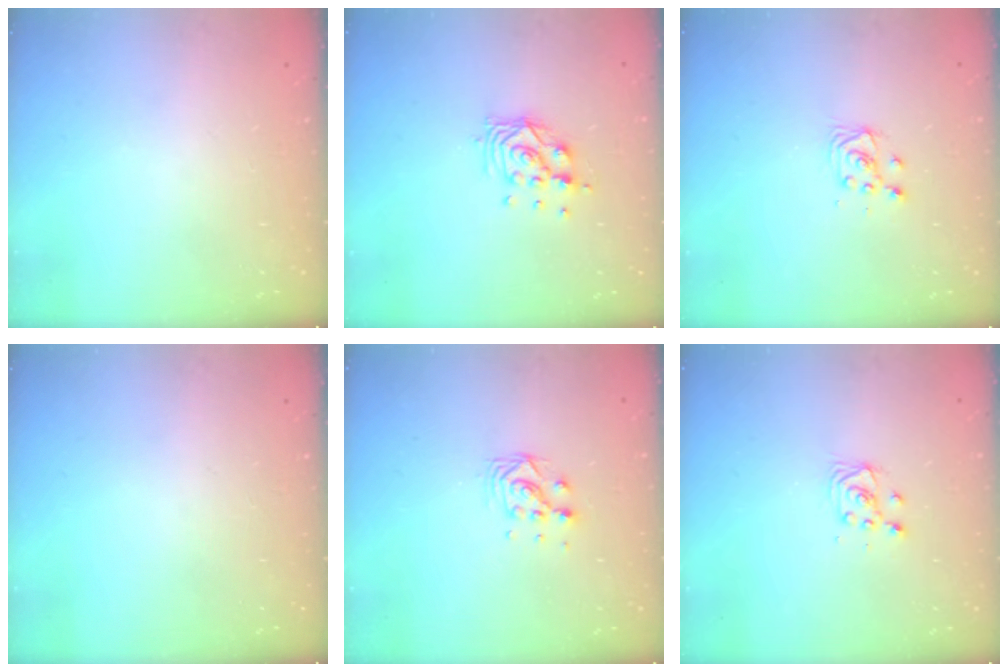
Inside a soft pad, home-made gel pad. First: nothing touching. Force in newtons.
{"total": 9.3, "press": 9.3, "slide": 0.9}
{"total": 3.8, "press": 3.7, "slide": 0.4}
{"total": 0.0}
{"total": 6.8, "press": 6.8, "slide": 0.4}
{"total": 3.8, "press": 3.7, "slide": 0.4}